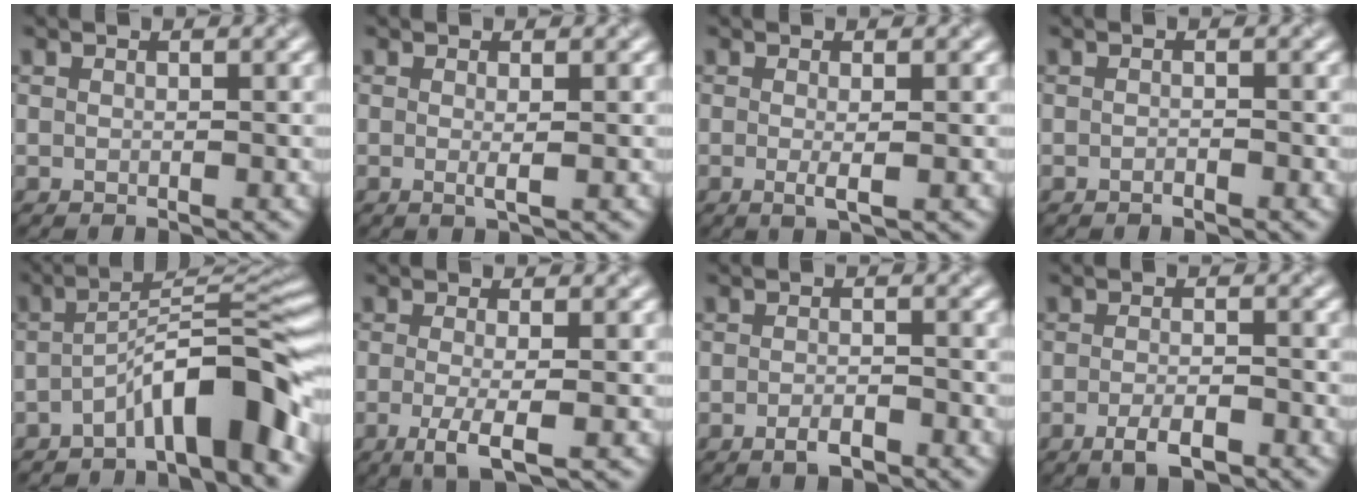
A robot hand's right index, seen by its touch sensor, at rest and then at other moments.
{"total": 0.9, "force": [-0.4, -0.1, 0.8], "torque": [-0.021, 0.001, -0.003]}
{"total": 1.3, "force": [-0.6, -0.1, 1.2], "torque": [-0.029, -0.001, -0.005]}
{"total": 0.8, "force": [-0.8, 0.0, 0.1], "torque": [-0.004, 0.002, -0.010]}
{"total": 8.6, "force": [-4.7, 1.5, 7.0], "torque": [-0.098, 0.027, -0.075]}
{"total": 3.4, "force": [-1.5, 0.5, 3.0], "torque": [-0.061, -0.003, -0.019]}
{"total": 1.7, "force": [-1.5, 0.2, 0.9], "torque": [-0.017, 0.006, -0.020]}
{"total": 2.7, "force": [-2.0, 0.5, 1.7], "torque": [-0.035, 0.004, -0.028]}